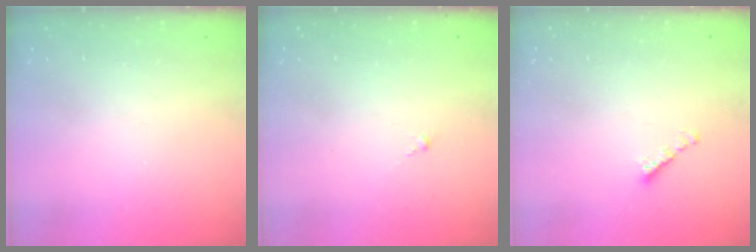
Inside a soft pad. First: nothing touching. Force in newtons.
{"total": 0.5, "press": 0.4, "slide": 0.4}
{"total": 2.2, "press": 2.1, "slide": 0.7}